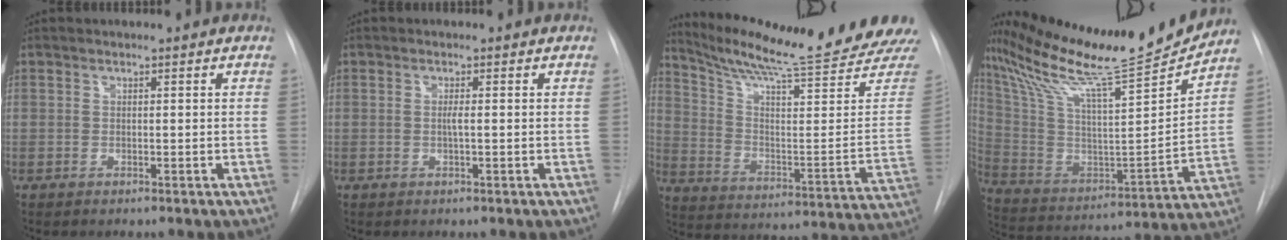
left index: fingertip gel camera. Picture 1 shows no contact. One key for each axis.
{"total": 1.0, "fx": -0.1, "fy": 0.0, "fz": 1.0, "tx": -0.022, "ty": 0.001, "tz": -0.004}
{"total": 22.1, "fx": 20.3, "fy": -1.4, "fz": 8.7, "tx": -0.149, "ty": -0.109, "tz": 0.286}
{"total": 24.2, "fx": 21.5, "fy": 0.2, "fz": 11.0, "tx": -0.214, "ty": -0.050, "tz": 0.351}